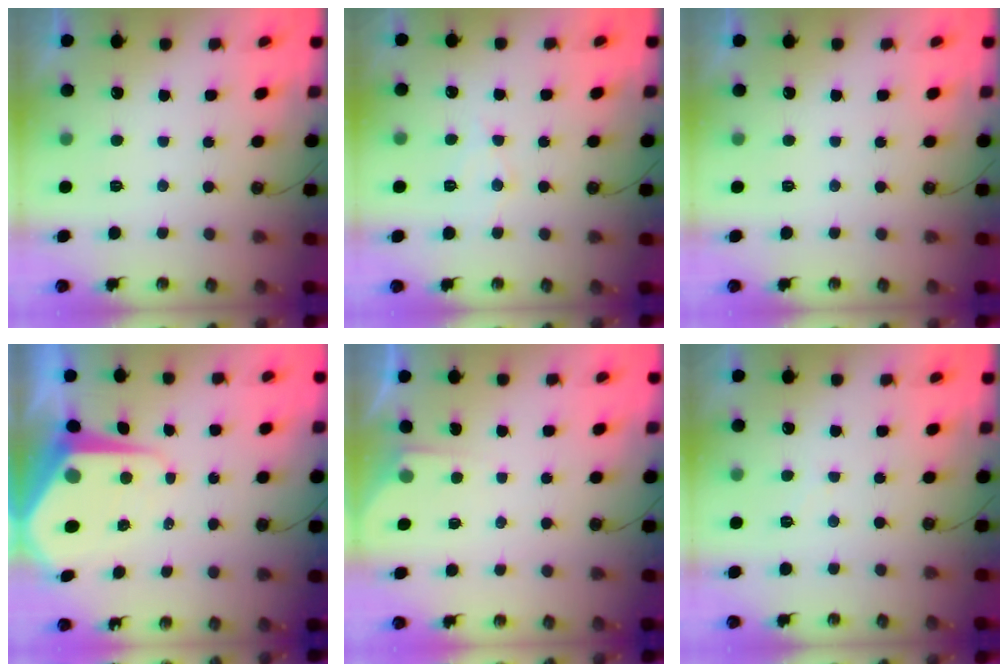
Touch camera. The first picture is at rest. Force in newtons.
{"total": 6.7, "press": 6.6, "slide": 0.8}
{"total": 0.0}
{"total": 10.1, "press": 10.0, "slide": 1.0}
{"total": 3.0, "press": 2.9, "slide": 0.5}
{"total": 3.3, "press": 3.3, "slide": 0.6}